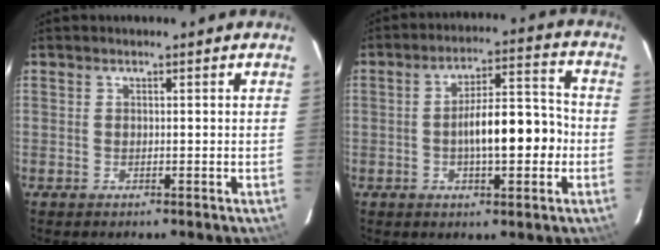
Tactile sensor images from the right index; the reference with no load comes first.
{"total": 10.7, "force": [-2.2, 3.3, 9.9], "torque": [-0.159, 0.015, -0.029]}